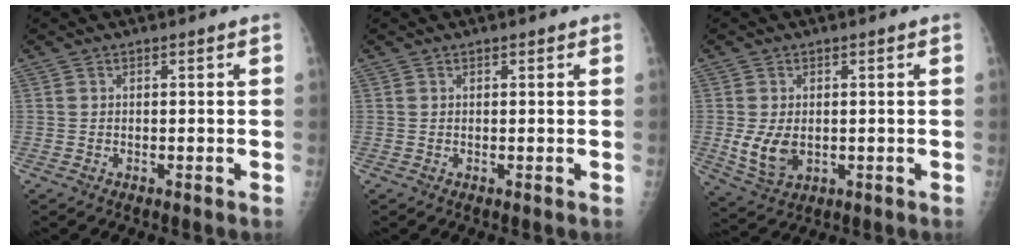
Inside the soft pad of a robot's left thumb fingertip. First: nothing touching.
{"total": 0.5, "force": [0.4, 0.3, 0.2], "torque": [-0.003, -0.002, 0.003]}
{"total": 6.4, "force": [-0.5, 4.3, 4.7], "torque": [-0.083, -0.012, 0.003]}